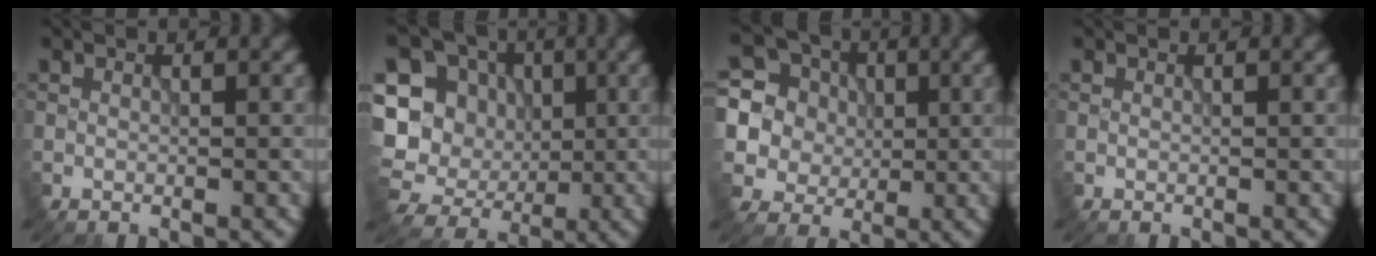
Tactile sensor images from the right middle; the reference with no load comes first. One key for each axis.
{"total": 14.3, "fx": -0.1, "fy": 13.4, "fz": 5.0, "tx": -0.155, "ty": 0.015, "tz": -0.017}
{"total": 12.8, "fx": 3.3, "fy": 11.5, "fz": 4.6, "tx": -0.147, "ty": 0.041, "tz": 0.051}
{"total": 0.0}